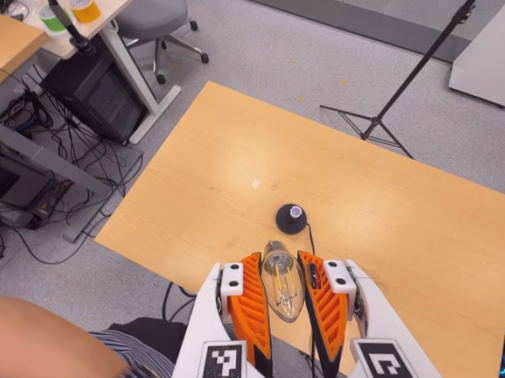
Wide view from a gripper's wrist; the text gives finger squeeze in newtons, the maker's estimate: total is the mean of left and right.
{"total": 21.7, "left": 23.9, "right": 19.5}